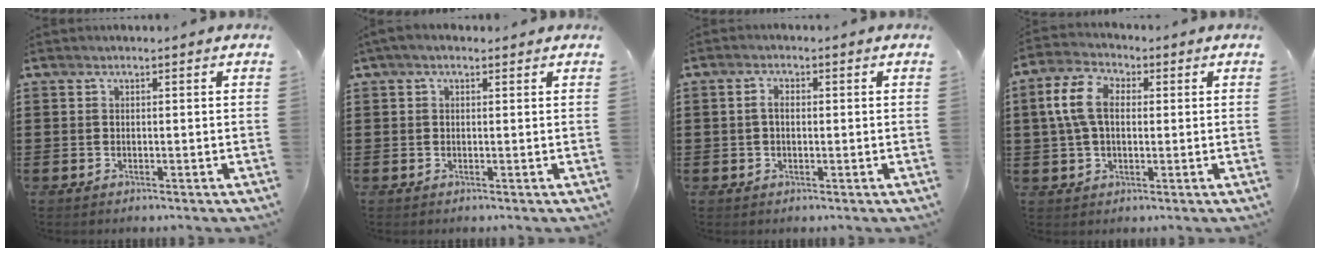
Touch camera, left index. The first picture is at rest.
{"total": 1.3, "force": [0.5, 0.8, 0.9], "torque": [-0.020, 0.006, 0.008]}
{"total": 3.0, "force": [0.1, 1.8, 2.4], "torque": [-0.057, 0.007, -0.004]}
{"total": 7.8, "force": [1.4, 5.0, 5.9], "torque": [-0.152, 0.010, 0.015]}